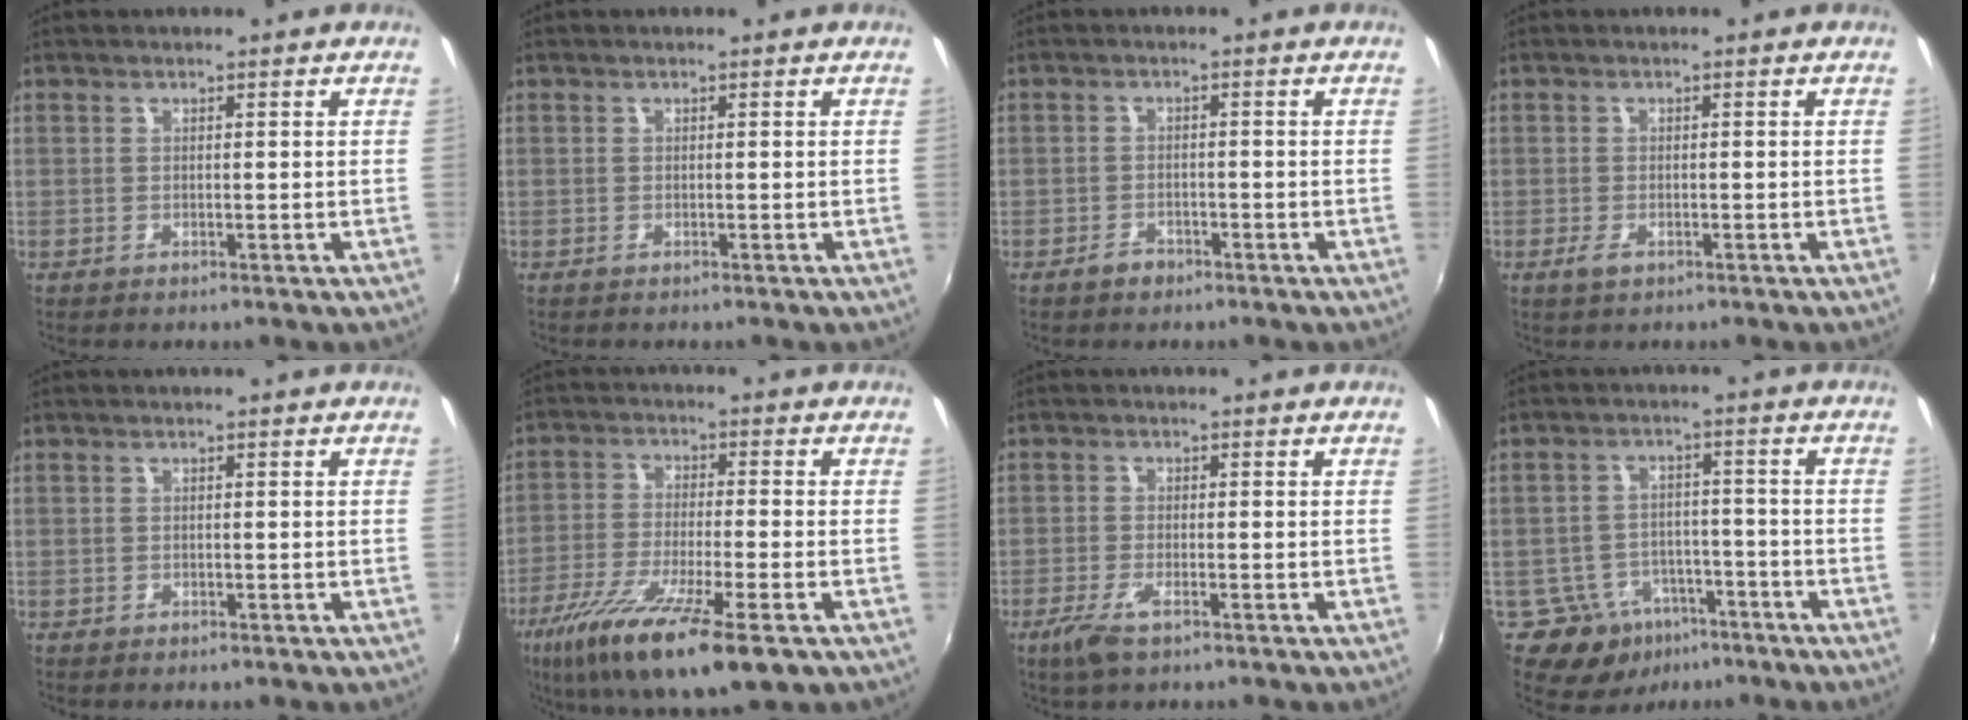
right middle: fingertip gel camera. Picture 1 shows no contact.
{"total": 0.0}
{"total": 2.3, "force": [-1.8, 1.4, 0.5], "torque": [-0.012, 0.002, -0.028]}
{"total": 1.9, "force": [-1.1, 0.9, 1.2], "torque": [-0.025, -0.003, -0.021]}
{"total": 0.7, "force": [-0.4, 0.5, 0.1], "torque": [-0.003, -0.002, -0.007]}
{"total": 17.2, "force": [-9.9, 3.4, 13.6], "torque": [-0.265, -0.057, -0.178]}
{"total": 4.5, "force": [-2.8, 1.2, 3.3], "torque": [-0.082, -0.010, -0.054]}
{"total": 10.0, "force": [-6.2, 7.2, 3.2], "torque": [-0.070, 0.015, -0.078]}